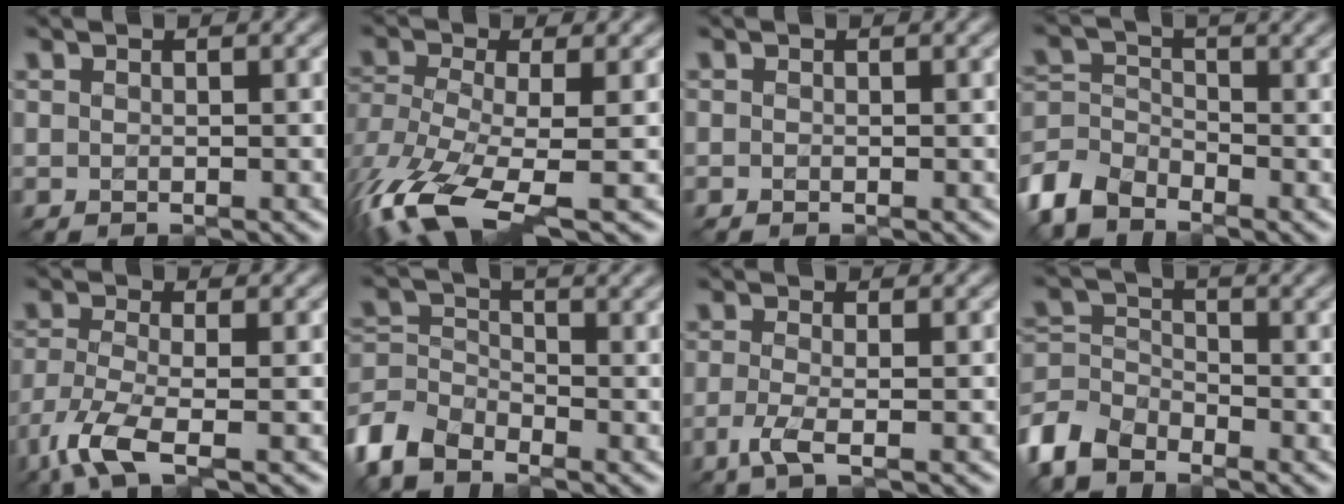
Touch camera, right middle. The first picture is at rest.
{"total": 9.5, "force": [-4.7, 3.6, 7.4], "torque": [-0.171, -0.026, -0.087]}
{"total": 0.0}
{"total": 4.6, "force": [-3.6, 2.1, 2.0], "torque": [-0.046, -0.004, -0.089]}
{"total": 5.2, "force": [-3.0, 1.4, 4.0], "torque": [-0.095, -0.016, -0.068]}
{"total": 4.7, "force": [-3.4, 2.2, 2.4], "torque": [-0.054, -0.004, -0.086]}
{"total": 2.5, "force": [-1.0, 0.6, 2.2], "torque": [-0.048, -0.008, -0.029]}
{"total": 4.8, "force": [-3.6, 2.3, 2.0], "torque": [-0.047, -0.002, -0.090]}